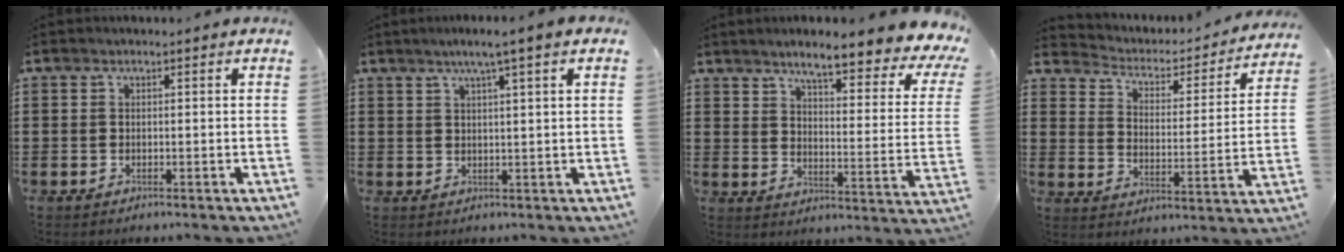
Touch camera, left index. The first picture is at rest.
{"total": 3.3, "force": [2.0, -0.5, 2.5], "torque": [-0.053, 0.000, 0.033]}
{"total": 7.4, "force": [5.9, 0.0, 4.5], "torque": [-0.096, -0.043, 0.090]}
{"total": 2.6, "force": [2.3, 1.1, 0.6], "torque": [-0.031, -0.020, 0.028]}